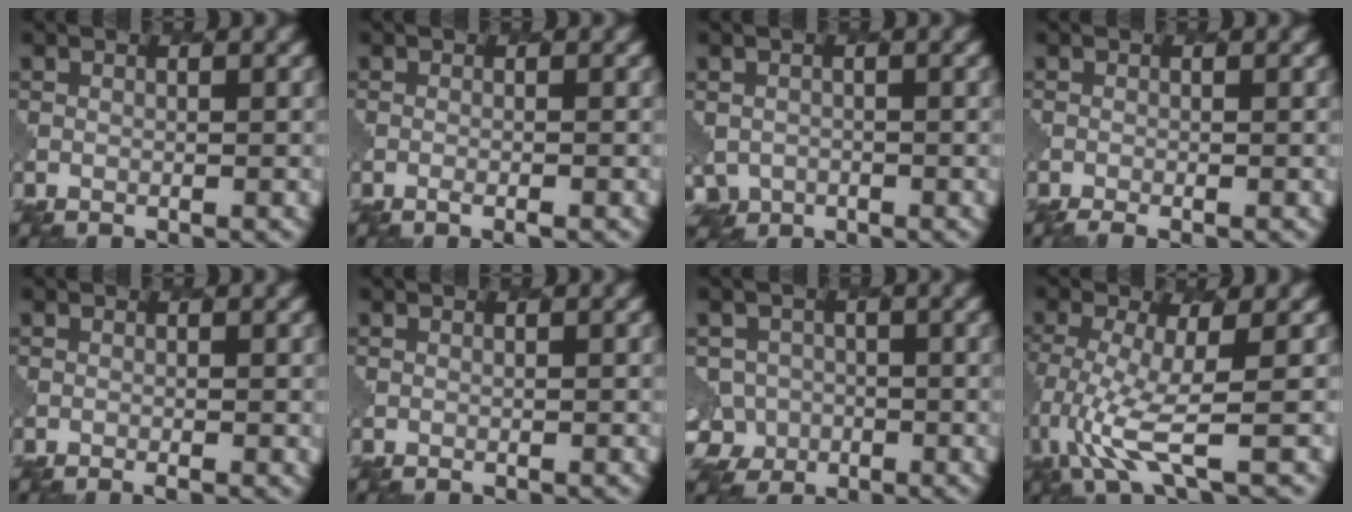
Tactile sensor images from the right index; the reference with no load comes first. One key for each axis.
{"total": 0.9, "fx": -0.4, "fy": 0.2, "fz": 0.8, "tx": -0.009, "ty": 0.002, "tz": -0.009}
{"total": 2.1, "fx": -0.7, "fy": 1.9, "fz": 0.3, "tx": -0.001, "ty": -0.013, "tz": -0.010}
{"total": 1.2, "fx": -0.9, "fy": 0.3, "fz": 0.8, "tx": -0.006, "ty": -0.002, "tz": -0.015}
{"total": 0.9, "fx": -0.2, "fy": 0.3, "fz": 0.9, "tx": -0.008, "ty": -0.002, "tz": 0.000}
{"total": 0.0}
{"total": 5.4, "fx": -2.5, "fy": 4.6, "fz": 1.0, "tx": -0.012, "ty": -0.009, "tz": -0.045}
{"total": 5.4, "fx": -1.8, "fy": 1.3, "fz": 4.9, "tx": -0.119, "ty": -0.019, "tz": -0.036}